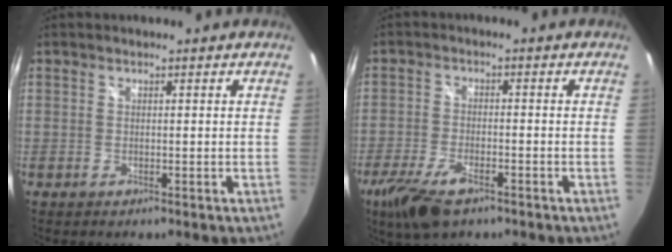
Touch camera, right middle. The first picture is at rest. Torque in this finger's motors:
{"motor_torque": [0.11, -0.10, 0.30, 0.05]}